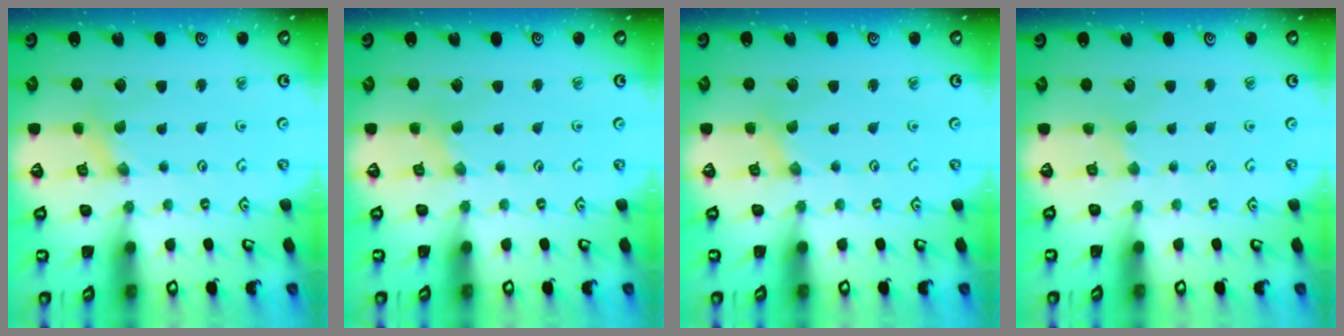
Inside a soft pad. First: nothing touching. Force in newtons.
{"total": 1.2, "press": 1.2, "slide": 0.3}
{"total": 0.0}
{"total": 2.0, "press": 1.9, "slide": 0.3}